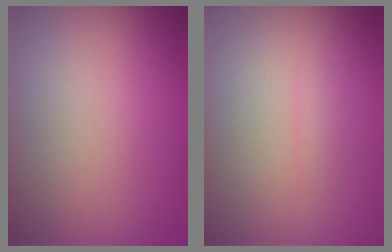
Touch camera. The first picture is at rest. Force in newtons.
{"total": 0.7, "press": 0.7, "slide": 0.0}